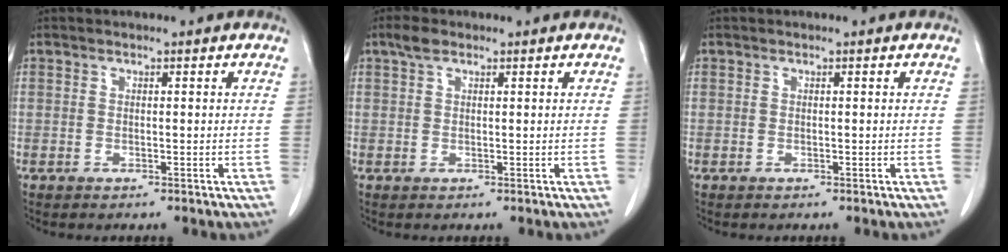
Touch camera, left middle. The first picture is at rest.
{"total": 1.9, "force": [1.3, 0.9, 1.1], "torque": [-0.026, 0.012, 0.024]}
{"total": 0.0}